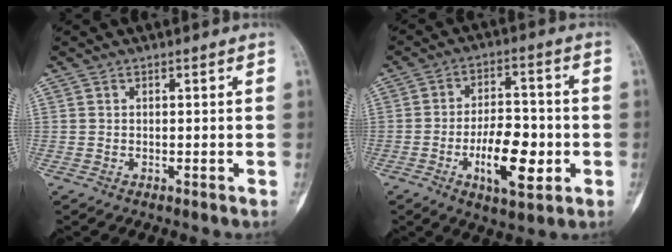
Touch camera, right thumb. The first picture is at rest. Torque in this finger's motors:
{"motor_torque": [0.15, 0.67, 0.64, 0.04, 0.16]}